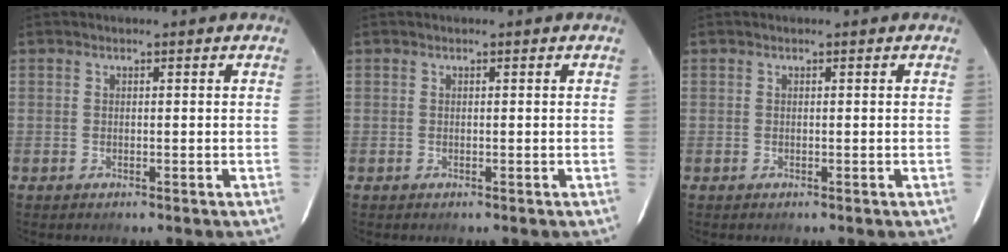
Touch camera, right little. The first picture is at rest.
{"total": 0.0}
{"total": 0.0}